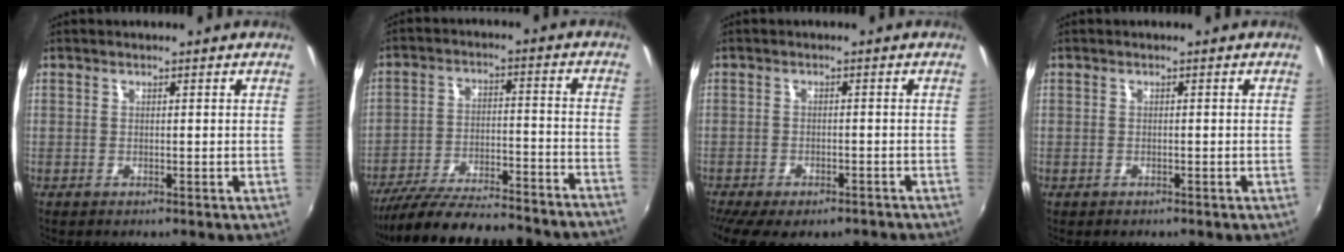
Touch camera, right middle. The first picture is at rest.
{"total": 26.3, "force": [-23.4, 3.5, 11.6], "torque": [-0.210, -0.051, -0.331]}
{"total": 10.2, "force": [-7.9, 3.8, 5.3], "torque": [-0.119, -0.038, -0.118]}
{"total": 0.6, "force": [-0.5, 0.3, 0.1], "torque": [-0.006, -0.002, -0.008]}